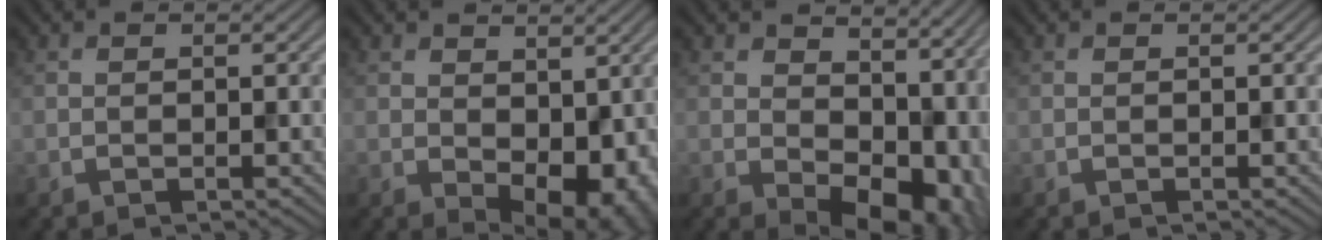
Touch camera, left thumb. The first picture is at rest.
{"total": 7.9, "force": [0.0, 5.0, 6.1], "torque": [-0.084, -0.025, 0.014]}
{"total": 10.9, "force": [1.3, 7.3, 8.0], "torque": [-0.104, -0.030, 0.039]}
{"total": 0.0}